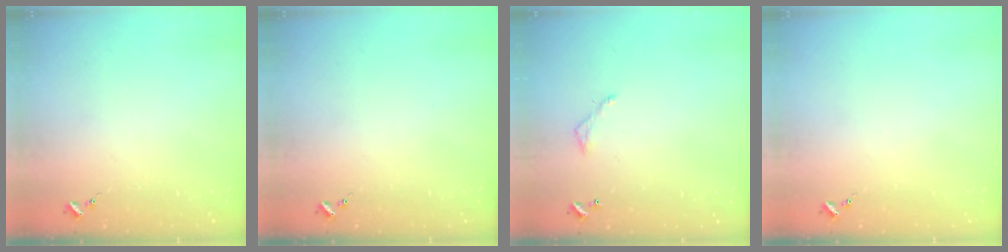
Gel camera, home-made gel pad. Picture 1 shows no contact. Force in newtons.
{"total": 0.0}
{"total": 3.2, "press": 3.2, "slide": 0.2}
{"total": 0.0}